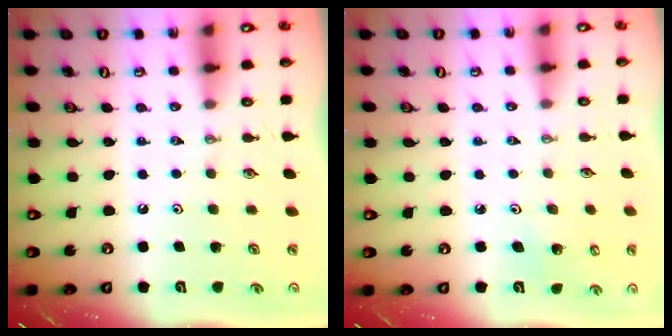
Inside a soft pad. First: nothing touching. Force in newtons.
{"total": 2.7, "press": 2.6, "slide": 1.0}